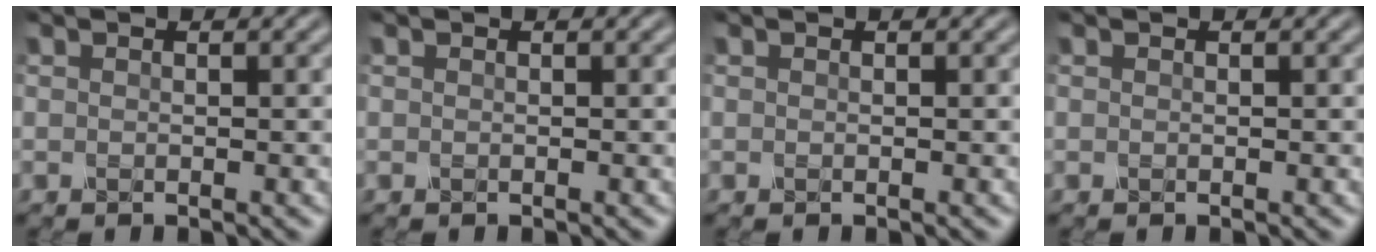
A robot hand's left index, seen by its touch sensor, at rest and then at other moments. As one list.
[{"total": 0.0}, {"total": 0.0}, {"total": 0.0}]